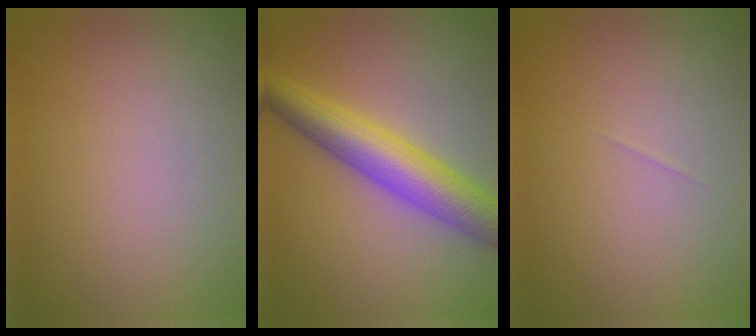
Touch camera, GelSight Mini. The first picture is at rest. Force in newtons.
{"total": 6.7, "press": 6.7, "slide": 0.2}
{"total": 0.0}